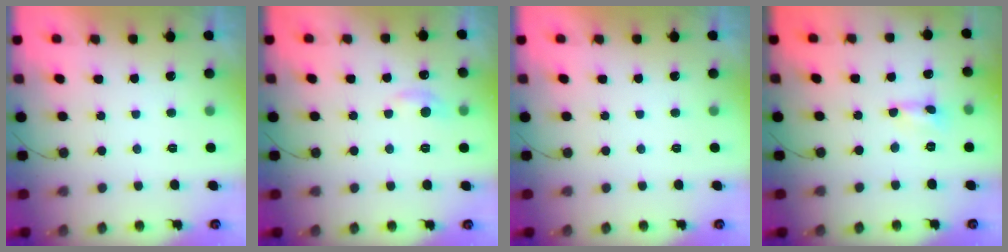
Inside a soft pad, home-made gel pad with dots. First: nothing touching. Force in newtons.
{"total": 5.4, "press": 5.3, "slide": 0.7}
{"total": 0.0}
{"total": 0.0}